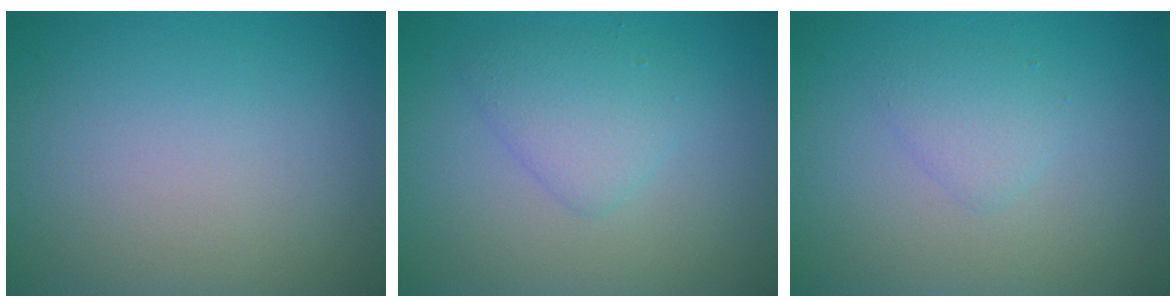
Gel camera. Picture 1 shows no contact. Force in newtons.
{"total": 2.6, "press": 2.6, "slide": 0.1}
{"total": 1.5, "press": 1.5, "slide": 0.1}